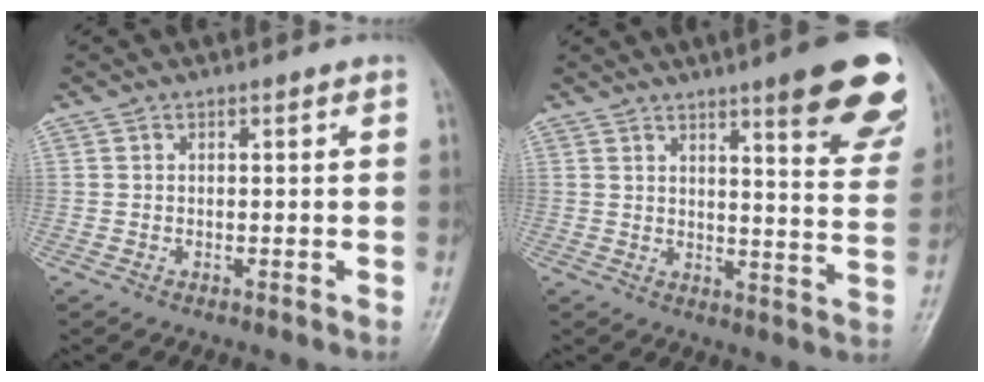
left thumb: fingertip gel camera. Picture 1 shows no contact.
{"total": 16.6, "force": [10.0, 3.1, 12.9], "torque": [-0.125, -0.052, 0.121]}